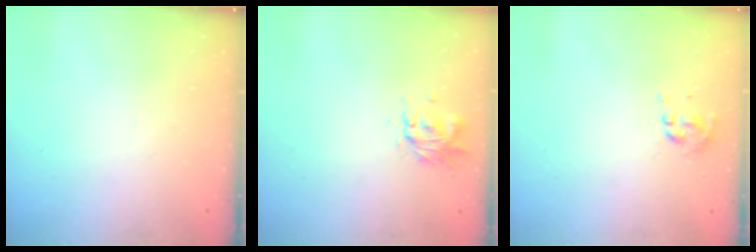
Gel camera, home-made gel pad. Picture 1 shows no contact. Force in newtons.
{"total": 0.7, "press": 0.7, "slide": 0.3}
{"total": 0.0}